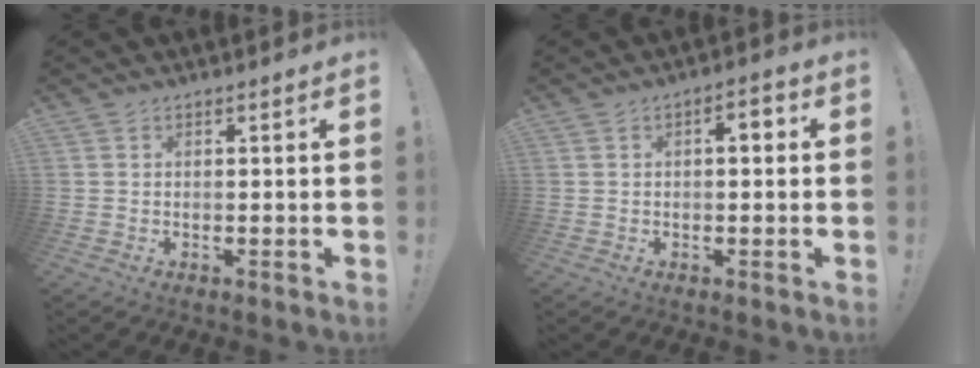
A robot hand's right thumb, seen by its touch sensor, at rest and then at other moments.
{"total": 3.5, "force": [0.1, 1.7, 3.1], "torque": [-0.039, 0.005, -0.005]}